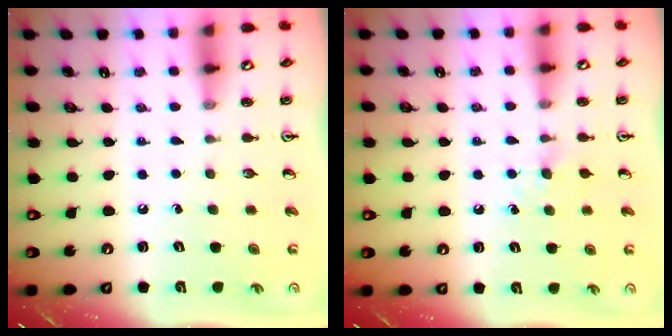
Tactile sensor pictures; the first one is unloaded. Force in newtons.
{"total": 5.4, "press": 5.3, "slide": 0.7}